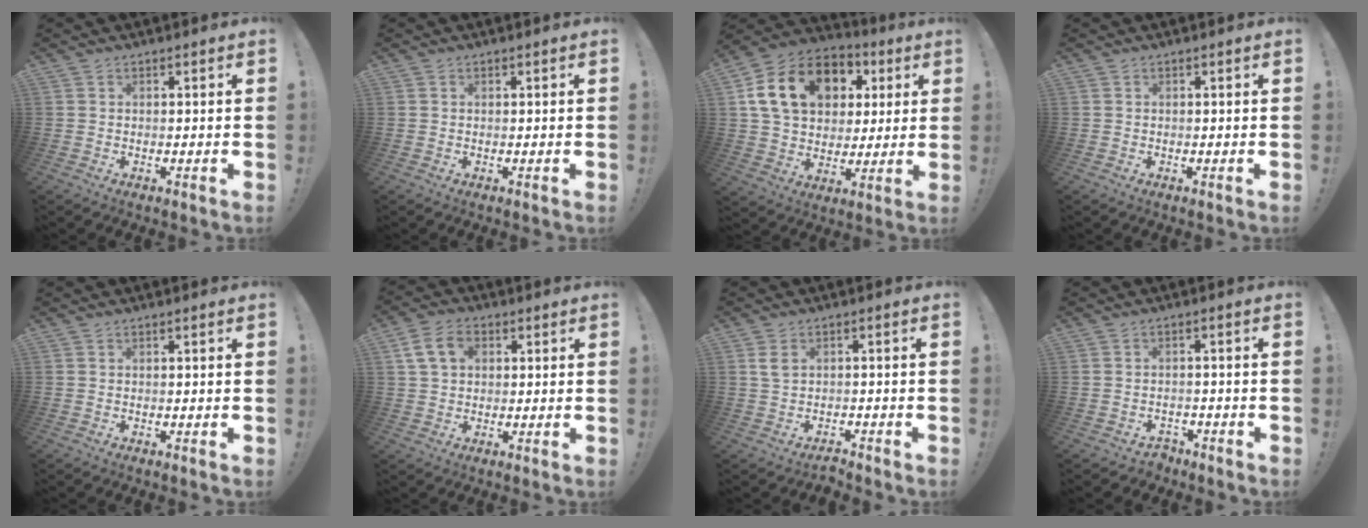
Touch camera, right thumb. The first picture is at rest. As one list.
[{"total": 0.0}, {"total": 19.9, "force": [6.9, 14.5, 11.8], "torque": [-0.197, -0.009, 0.135]}, {"total": 0.9, "force": [-0.1, 0.8, -0.2], "torque": [0.003, 0.002, -0.002]}, {"total": 0.0}, {"total": 9.0, "force": [2.9, 6.1, 5.9], "torque": [-0.104, 0.005, 0.057]}, {"total": 2.8, "force": [-0.7, 1.7, 2.0], "torque": [-0.044, 0.003, -0.015]}, {"total": 2.4, "force": [-1.5, 1.6, 0.9], "torque": [-0.012, 0.001, -0.027]}]